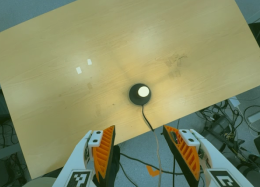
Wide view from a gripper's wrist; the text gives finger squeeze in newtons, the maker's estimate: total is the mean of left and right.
{"total": 0.0}